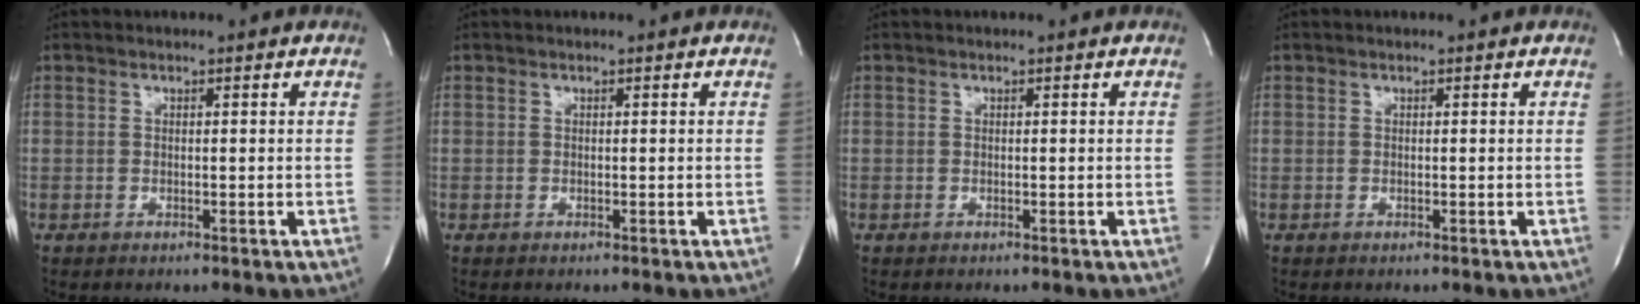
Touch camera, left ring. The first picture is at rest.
{"total": 0.0}
{"total": 0.0}
{"total": 0.0}